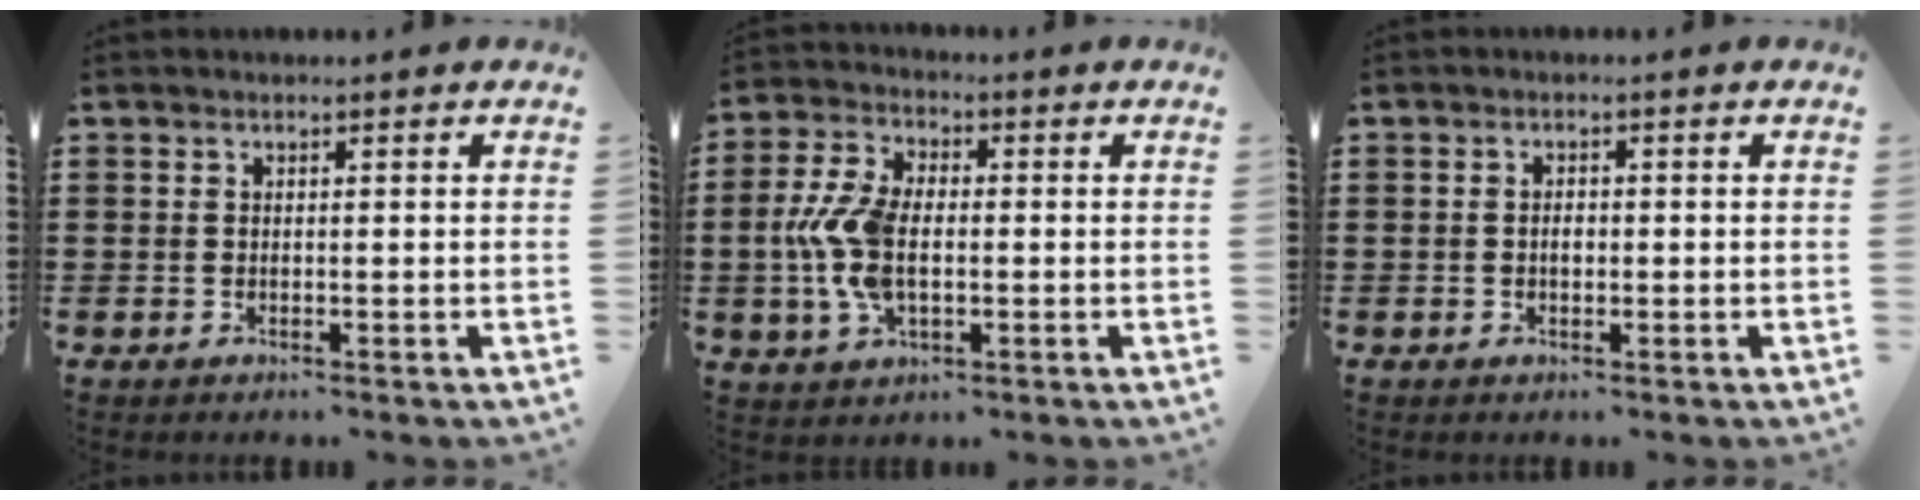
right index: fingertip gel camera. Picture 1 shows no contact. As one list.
[{"total": 9.0, "force": [-0.9, 5.1, 7.4], "torque": [-0.181, -0.001, -0.023]}, {"total": 1.4, "force": [-0.1, 0.8, 1.2], "torque": [-0.024, 0.003, -0.003]}]